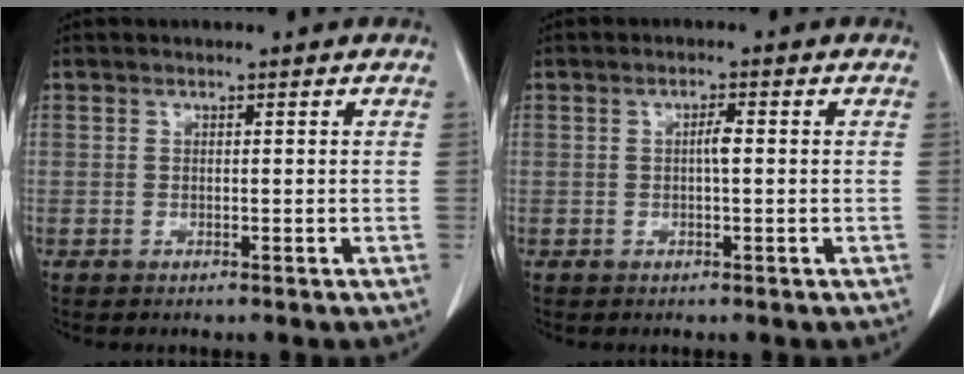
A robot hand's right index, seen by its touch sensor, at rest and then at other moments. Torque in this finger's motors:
{"motor_torque": [0.47, -0.15, 0.17, 0.06]}